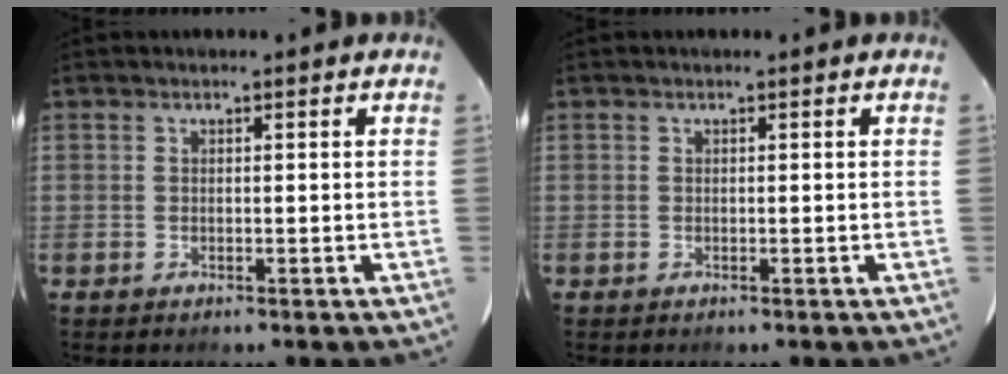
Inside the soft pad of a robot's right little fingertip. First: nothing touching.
{"total": 0.0}